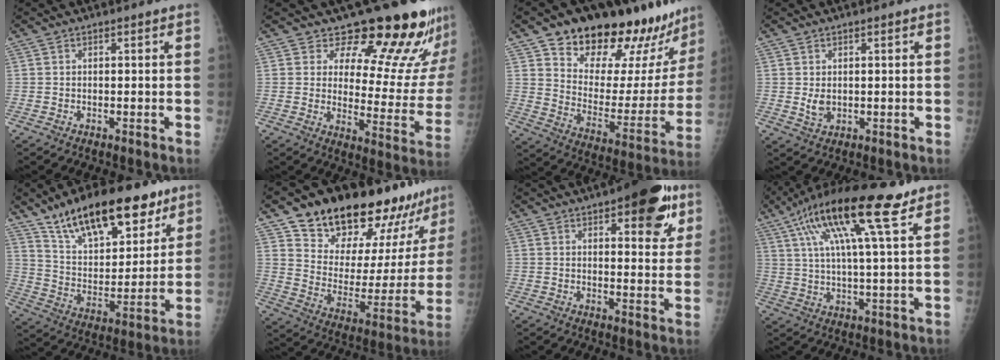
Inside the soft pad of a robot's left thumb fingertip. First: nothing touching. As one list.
[{"total": 18.6, "force": [15.9, 6.3, 7.3], "torque": [-0.041, -0.128, 0.190]}, {"total": 26.5, "force": [20.0, 10.4, 13.8], "torque": [-0.160, -0.095, 0.290]}, {"total": 2.6, "force": [0.4, 1.9, 1.7], "torque": [-0.024, -0.008, 0.014]}, {"total": 22.5, "force": [15.0, 9.8, 13.7], "torque": [-0.177, -0.051, 0.254]}, {"total": 25.0, "force": [20.6, 10.0, 10.2], "torque": [-0.110, -0.109, 0.300]}, {"total": 13.7, "force": [7.2, 5.3, 10.4], "torque": [-0.093, -0.025, 0.089]}, {"total": 19.9, "force": [10.1, 4.3, 16.6], "torque": [-0.294, 0.003, 0.169]}]